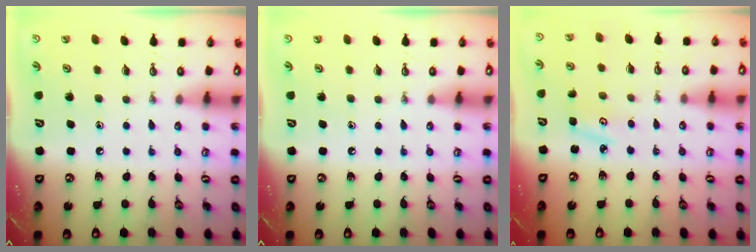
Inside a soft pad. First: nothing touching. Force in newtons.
{"total": 0.0}
{"total": 3.7, "press": 3.6, "slide": 0.6}